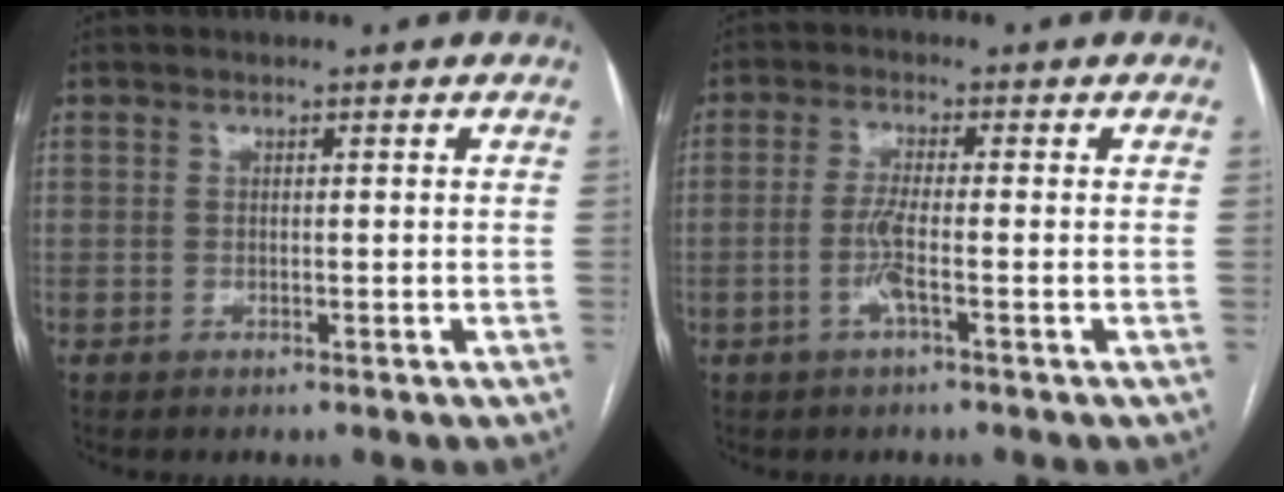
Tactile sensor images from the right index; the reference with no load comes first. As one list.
[{"total": 3.6, "force": [-1.2, -0.1, 3.4], "torque": [-0.071, -0.004, -0.028]}]